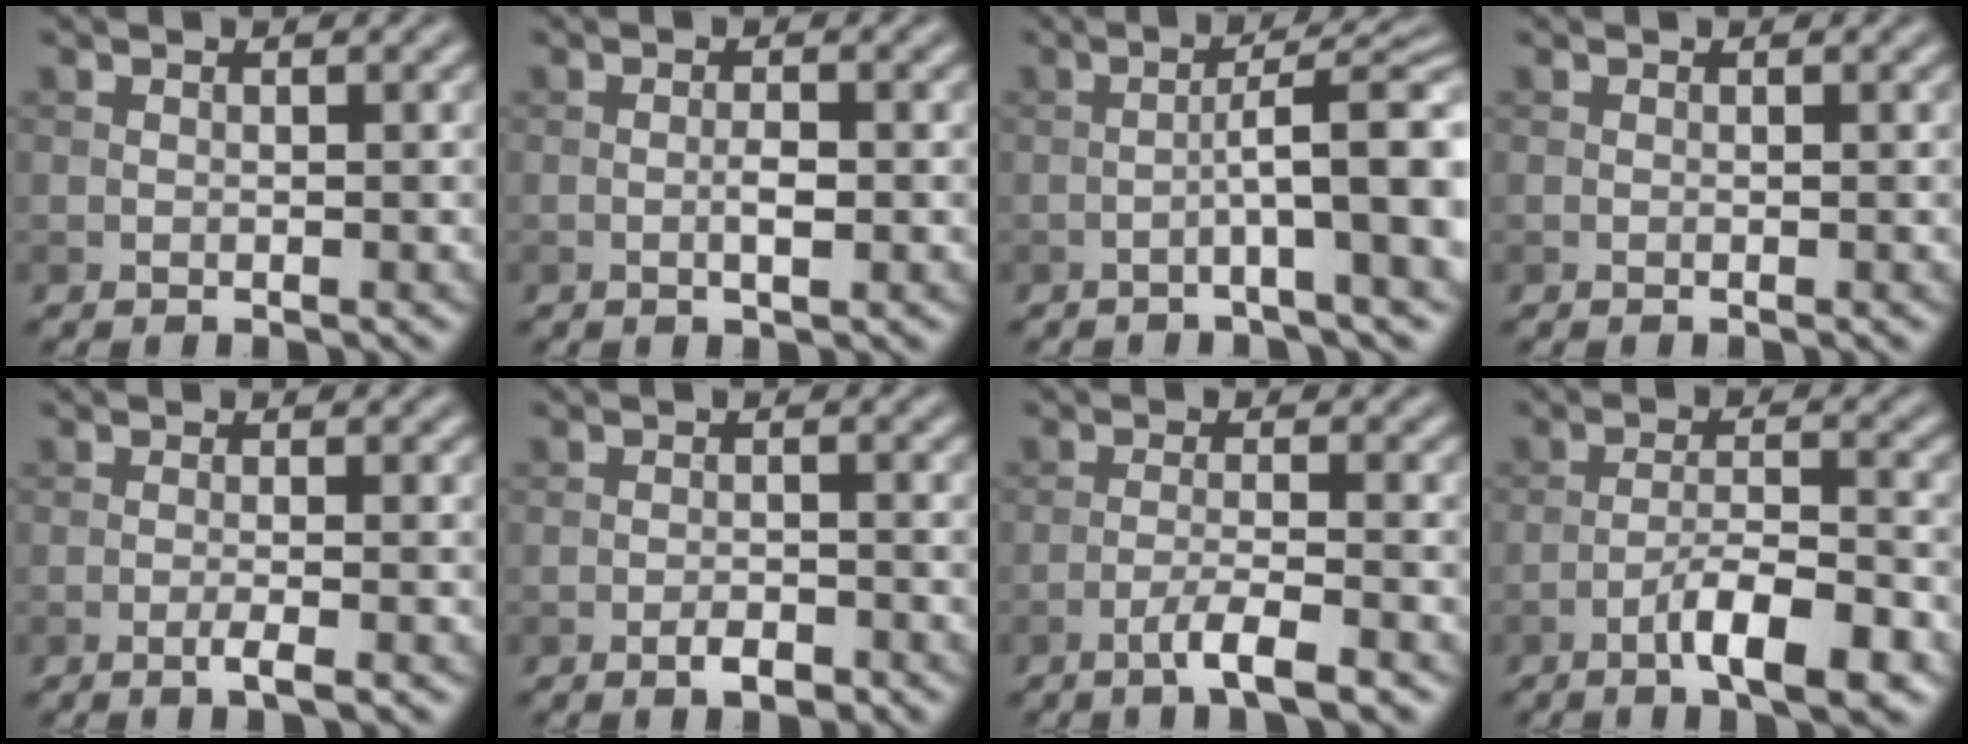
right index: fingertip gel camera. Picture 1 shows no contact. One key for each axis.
{"total": 1.5, "fx": -0.4, "fy": 0.3, "fz": 1.4, "tx": -0.026, "ty": 0.000, "tz": -0.008}
{"total": 8.3, "fx": -1.7, "fy": 1.5, "fz": 8.0, "tx": -0.115, "ty": 0.019, "tz": -0.034}
{"total": 0.0}
{"total": 1.8, "fx": -0.8, "fy": 0.3, "fz": 1.6, "tx": -0.021, "ty": 0.004, "tz": -0.020}
{"total": 1.8, "fx": -1.2, "fy": 0.6, "fz": 1.2, "tx": -0.017, "ty": 0.002, "tz": -0.020}
{"total": 3.2, "fx": -2.0, "fy": 0.3, "fz": 2.5, "tx": -0.043, "ty": 0.006, "tz": -0.045}
{"total": 5.9, "fx": -3.4, "fy": 1.3, "fz": 4.6, "tx": -0.077, "ty": 0.008, "tz": -0.057}